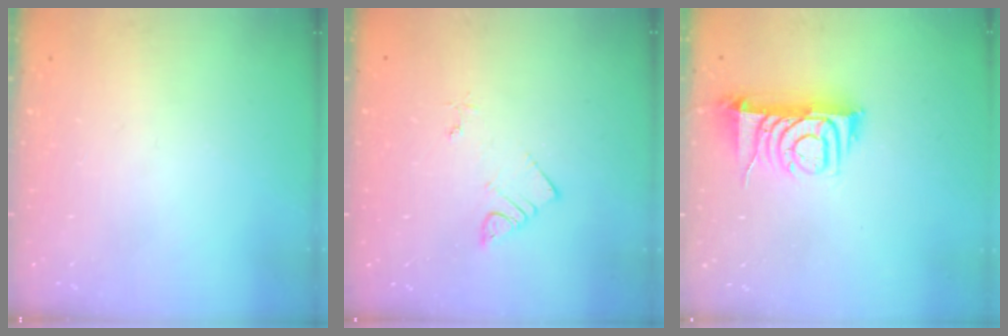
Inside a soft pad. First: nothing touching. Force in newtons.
{"total": 4.8, "press": 4.8, "slide": 0.2}
{"total": 9.0, "press": 9.0, "slide": 0.7}